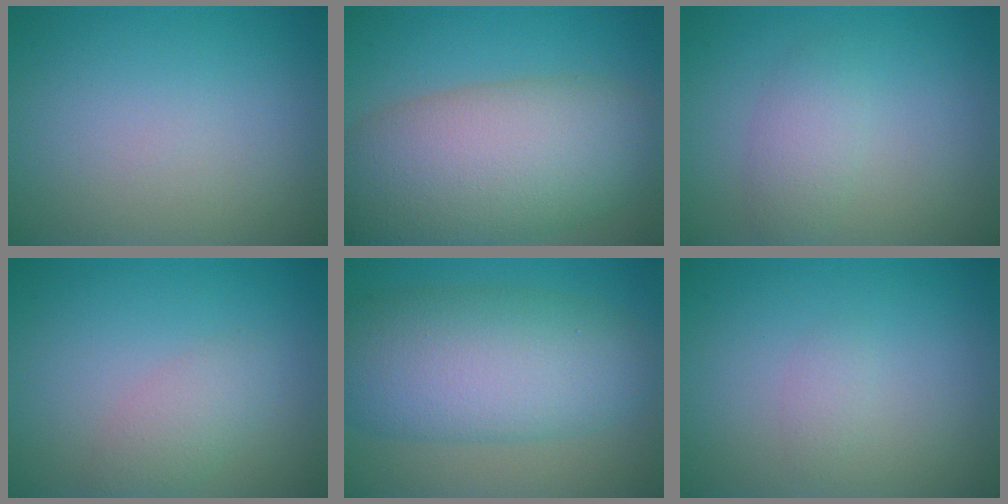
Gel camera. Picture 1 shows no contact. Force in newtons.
{"total": 11.7, "press": 11.7, "slide": 0.3}
{"total": 2.2, "press": 2.2, "slide": 0.1}
{"total": 2.2, "press": 2.2, "slide": 0.1}
{"total": 10.2, "press": 10.2, "slide": 0.1}
{"total": 0.8, "press": 0.8, "slide": 0.0}